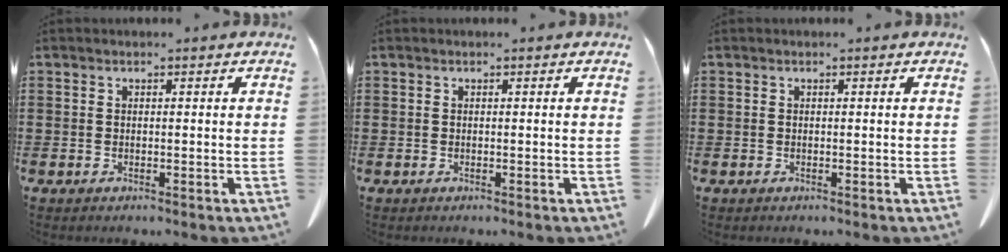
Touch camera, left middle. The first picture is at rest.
{"total": 0.0}
{"total": 0.0}